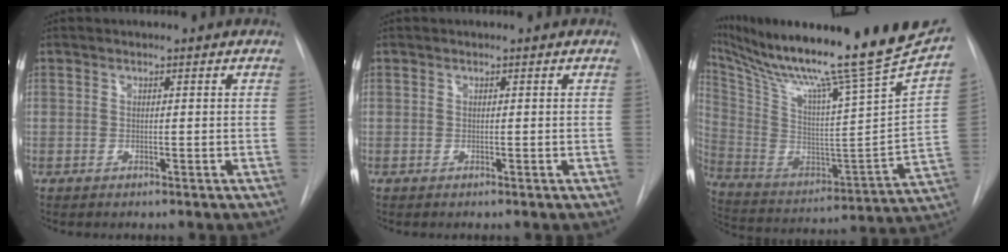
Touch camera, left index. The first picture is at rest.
{"total": 0.0}
{"total": 31.7, "force": [26.1, -0.3, 18.1], "torque": [-0.327, -0.074, 0.389]}